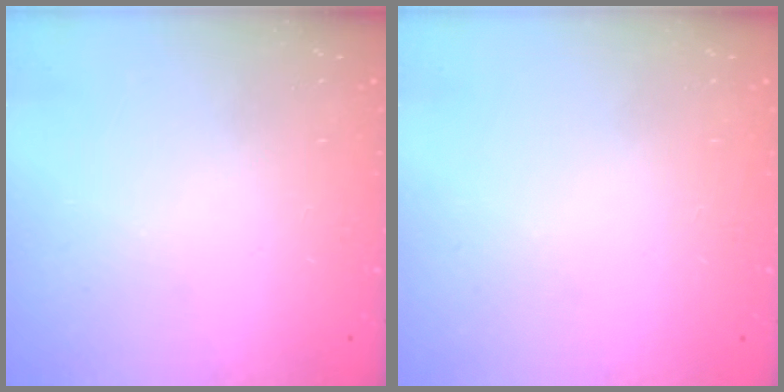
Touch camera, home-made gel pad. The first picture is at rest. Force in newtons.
{"total": 0.0}